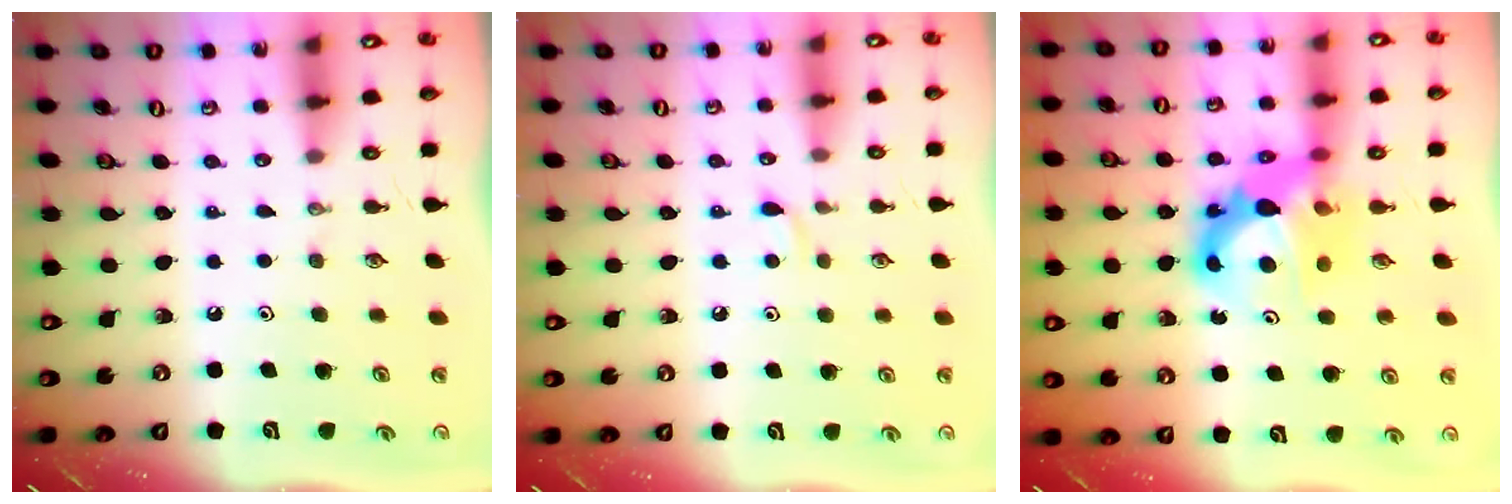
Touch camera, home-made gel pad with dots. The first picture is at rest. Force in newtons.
{"total": 3.9, "press": 3.8, "slide": 0.5}
{"total": 10.9, "press": 10.8, "slide": 0.9}